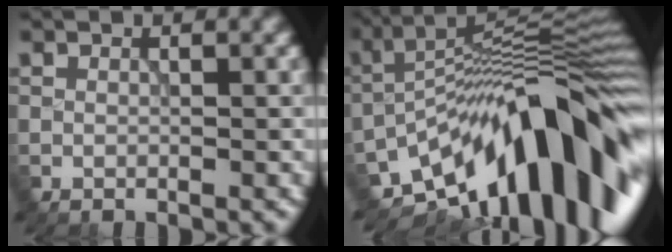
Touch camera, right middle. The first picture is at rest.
{"total": 15.3, "force": [-8.1, 4.9, 12.1], "torque": [-0.171, 0.025, -0.147]}